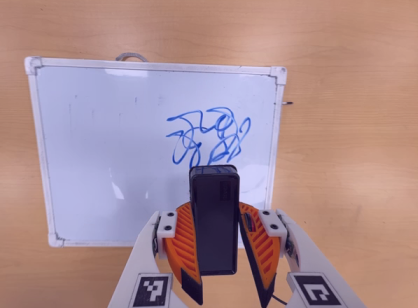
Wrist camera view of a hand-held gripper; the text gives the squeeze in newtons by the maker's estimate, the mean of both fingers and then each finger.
{"total": 7.2, "left": 7.3, "right": 7.1}